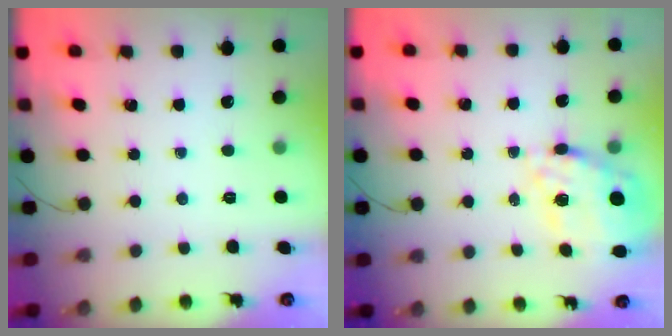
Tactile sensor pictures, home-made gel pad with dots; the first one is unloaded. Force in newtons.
{"total": 19.1, "press": 18.8, "slide": 3.8}